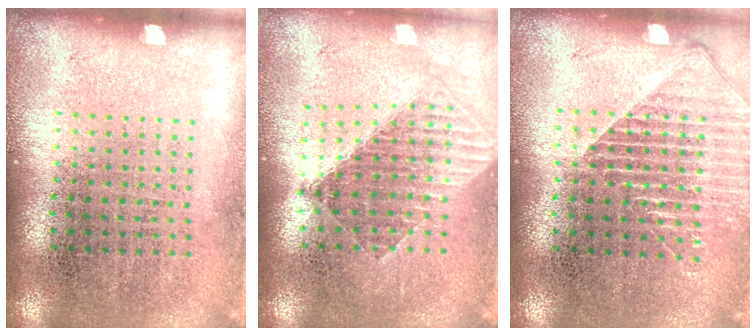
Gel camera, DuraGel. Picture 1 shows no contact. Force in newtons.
{"total": 1.5, "press": 1.3, "slide": 0.7}
{"total": 1.6, "press": 1.4, "slide": 0.8}